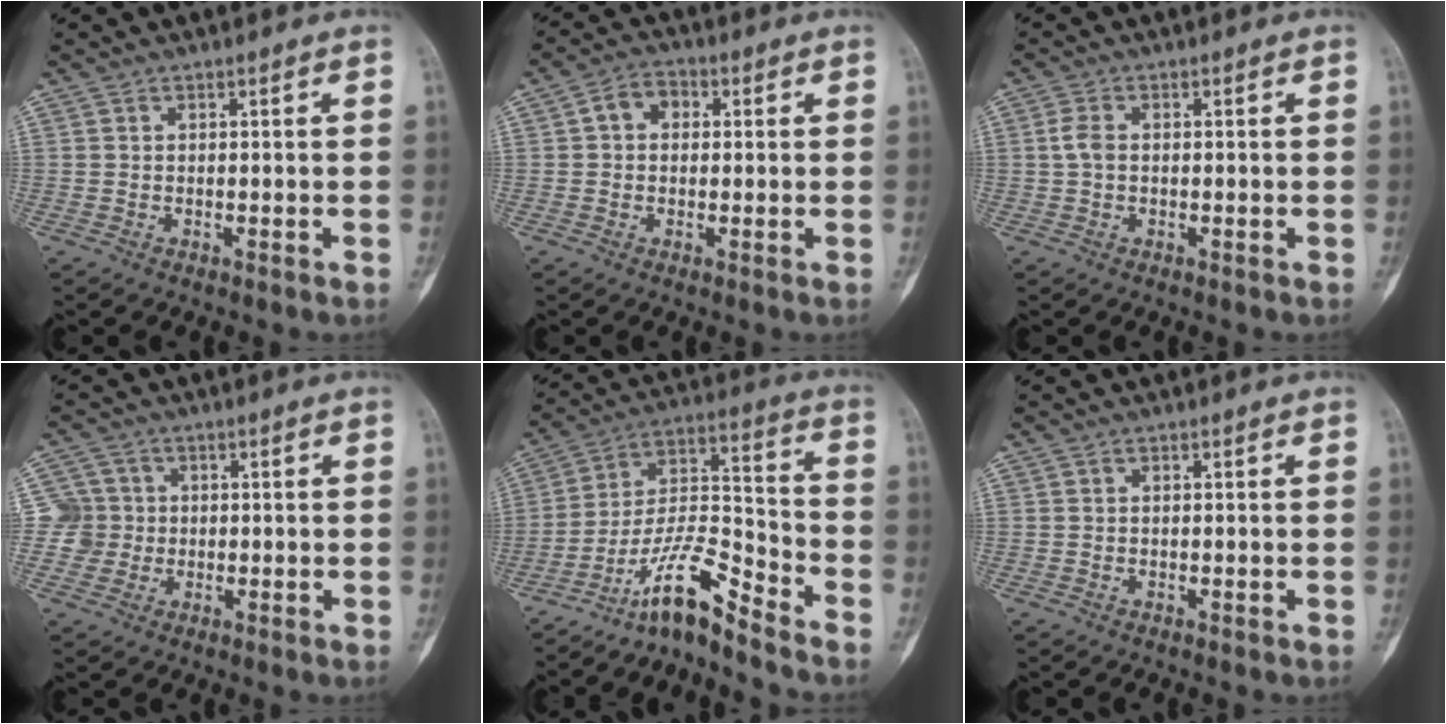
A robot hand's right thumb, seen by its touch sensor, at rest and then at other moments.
{"total": 4.8, "force": [0.7, 3.7, 2.9], "torque": [-0.032, 0.015, 0.003]}
{"total": 2.7, "force": [0.1, 1.7, 2.1], "torque": [-0.048, 0.006, -0.002]}
{"total": 5.0, "force": [-0.3, 5.0, 0.0], "torque": [0.033, 0.012, -0.012]}
{"total": 11.7, "force": [-9.5, 1.8, 6.6], "torque": [-0.129, 0.095, -0.179]}
{"total": 0.0}